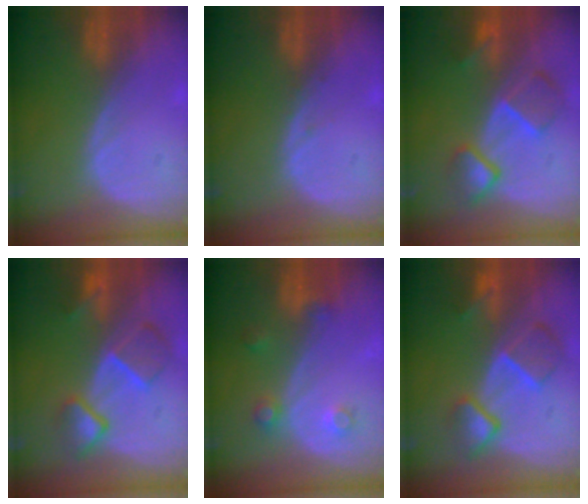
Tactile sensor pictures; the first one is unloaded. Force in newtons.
{"total": 0.6, "press": 0.3, "slide": 0.5}
{"total": 7.6, "press": 6.7, "slide": 3.5}
{"total": 7.6, "press": 6.8, "slide": 3.5}
{"total": 3.6, "press": 3.4, "slide": 1.3}
{"total": 7.6, "press": 6.8, "slide": 3.5}